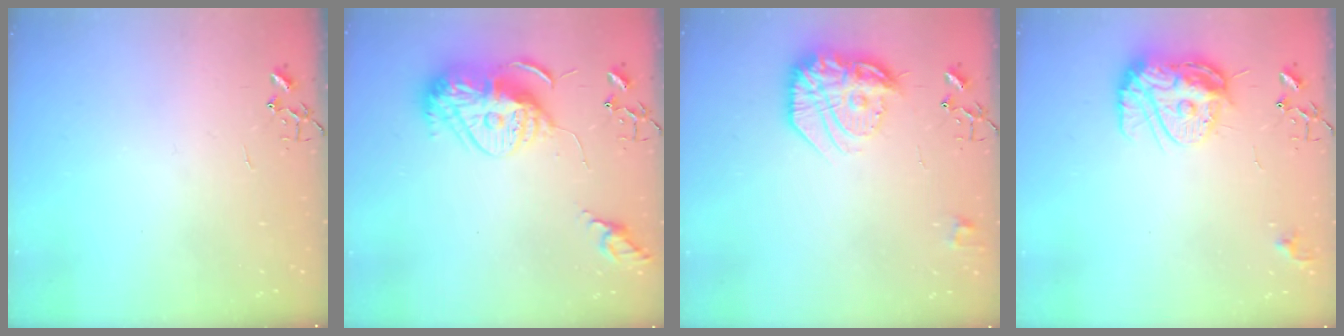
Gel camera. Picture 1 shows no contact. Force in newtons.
{"total": 14.3, "press": 14.2, "slide": 2.0}
{"total": 19.5, "press": 19.5, "slide": 1.5}
{"total": 13.1, "press": 13.1, "slide": 1.2}